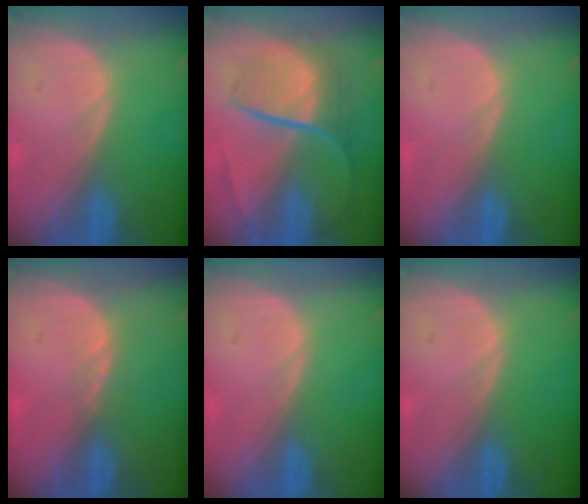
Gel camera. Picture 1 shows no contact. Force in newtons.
{"total": 9.3, "press": 7.7, "slide": 5.1}
{"total": 0.0}
{"total": 1.1, "press": 1.0, "slide": 0.5}
{"total": 0.0}
{"total": 0.0}